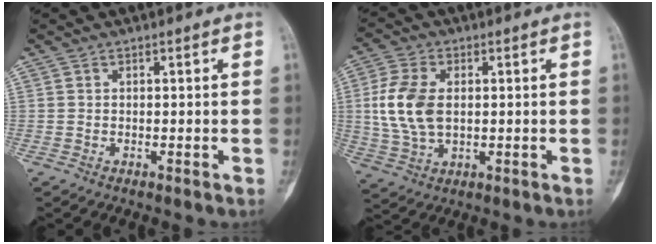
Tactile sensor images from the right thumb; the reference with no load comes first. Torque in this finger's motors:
{"motor_torque": [-0.06, 0.58, 1.02, 0.07, 0.10]}